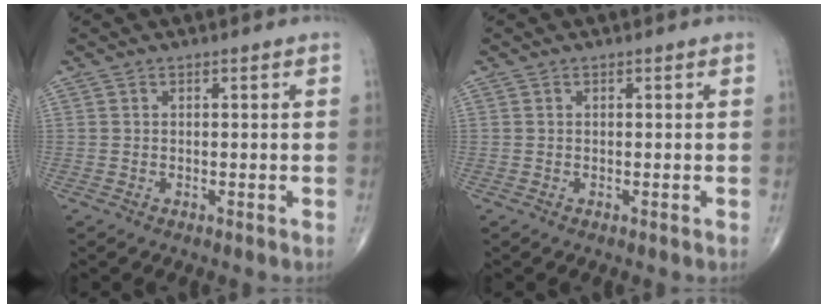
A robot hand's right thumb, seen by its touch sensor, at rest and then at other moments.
{"total": 0.0}